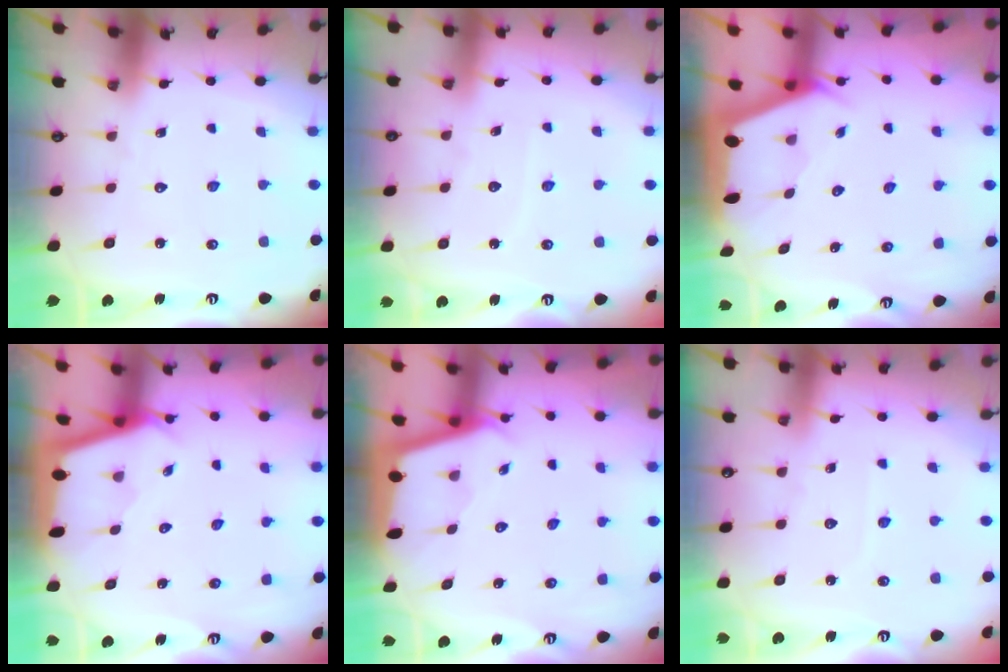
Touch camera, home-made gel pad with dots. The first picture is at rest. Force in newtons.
{"total": 3.1, "press": 3.1, "slide": 0.2}
{"total": 2.0, "press": 2.0, "slide": 0.3}
{"total": 2.2, "press": 2.2, "slide": 0.1}
{"total": 1.7, "press": 1.7, "slide": 0.1}
{"total": 2.5, "press": 2.5, "slide": 0.3}